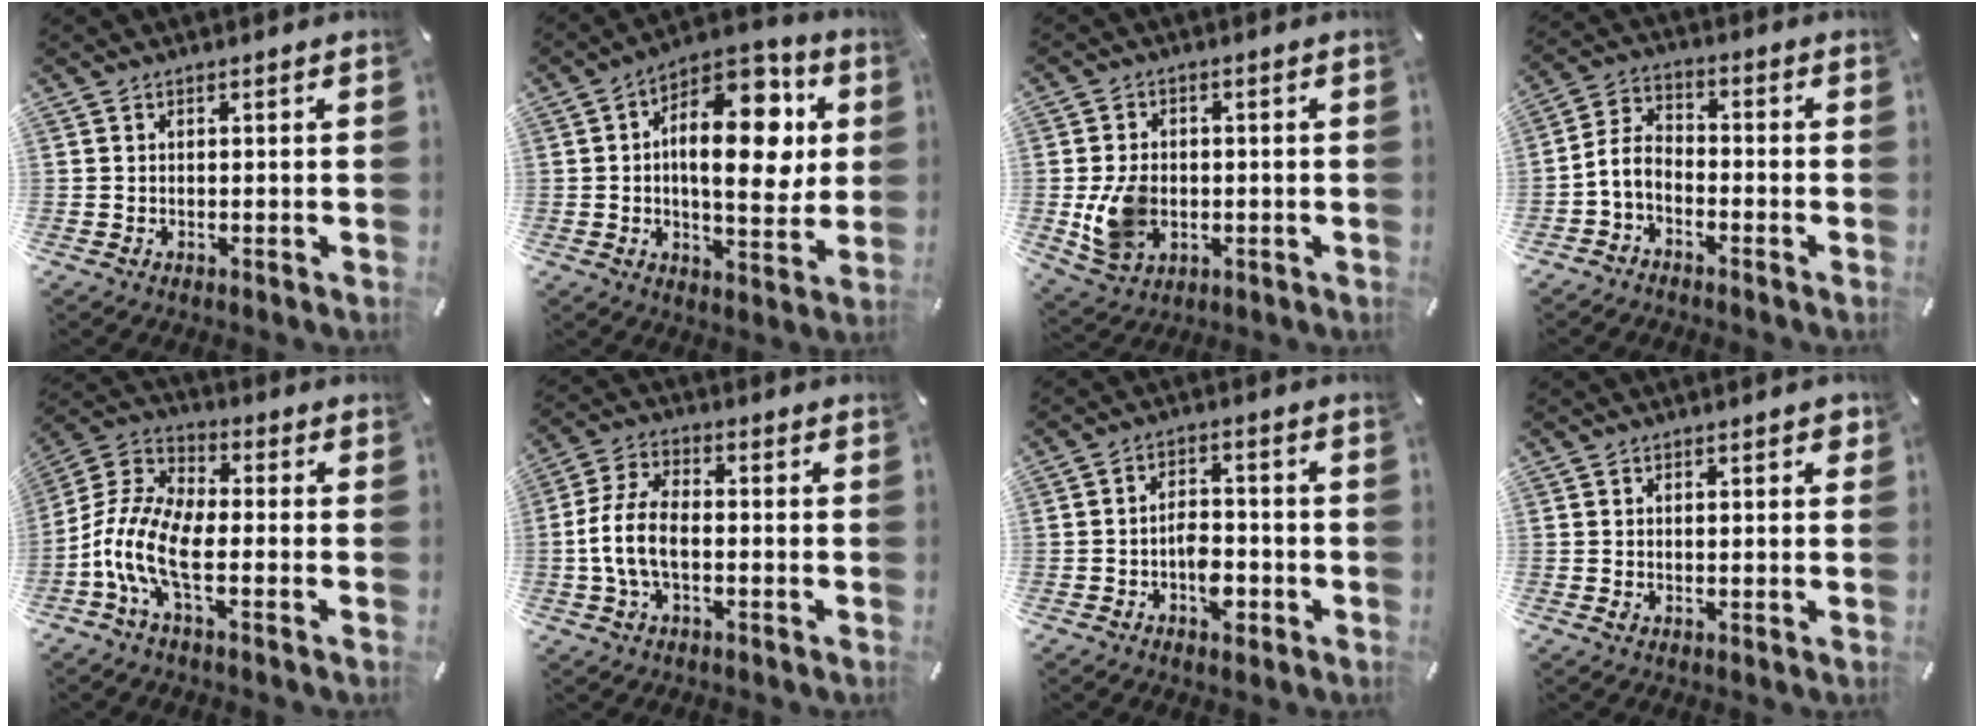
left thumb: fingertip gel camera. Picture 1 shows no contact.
{"total": 18.3, "force": [4.3, 9.2, 15.3], "torque": [-0.217, -0.024, 0.065]}
{"total": 9.3, "force": [-1.2, 7.3, 5.6], "torque": [-0.118, 0.003, -0.021]}
{"total": 5.4, "force": [-3.1, 3.4, 2.8], "torque": [-0.072, 0.007, -0.064]}
{"total": 11.8, "force": [-4.7, 5.6, 9.2], "torque": [-0.218, -0.009, -0.094]}
{"total": 8.8, "force": [-2.0, 4.9, 7.1], "torque": [-0.155, 0.003, -0.037]}
{"total": 6.3, "force": [-2.8, 3.9, 4.0], "torque": [-0.060, 0.014, -0.048]}
{"total": 1.8, "force": [0.7, 1.0, 1.4], "torque": [-0.013, -0.002, 0.008]}